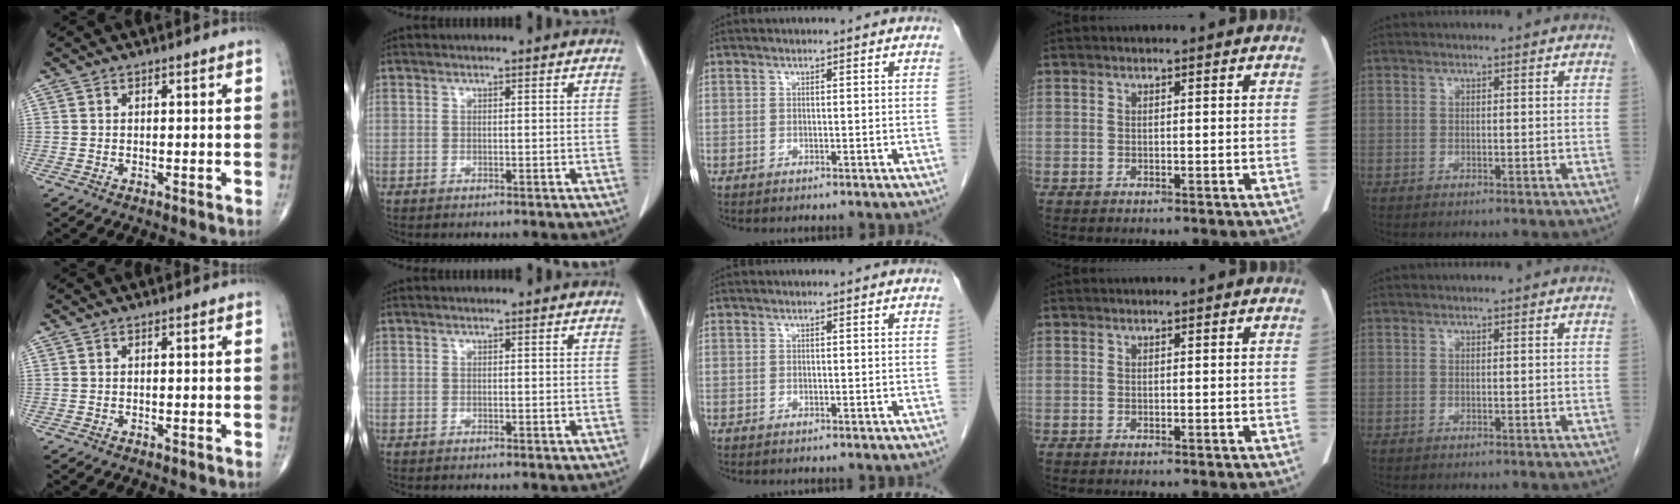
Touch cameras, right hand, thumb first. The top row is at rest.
{}